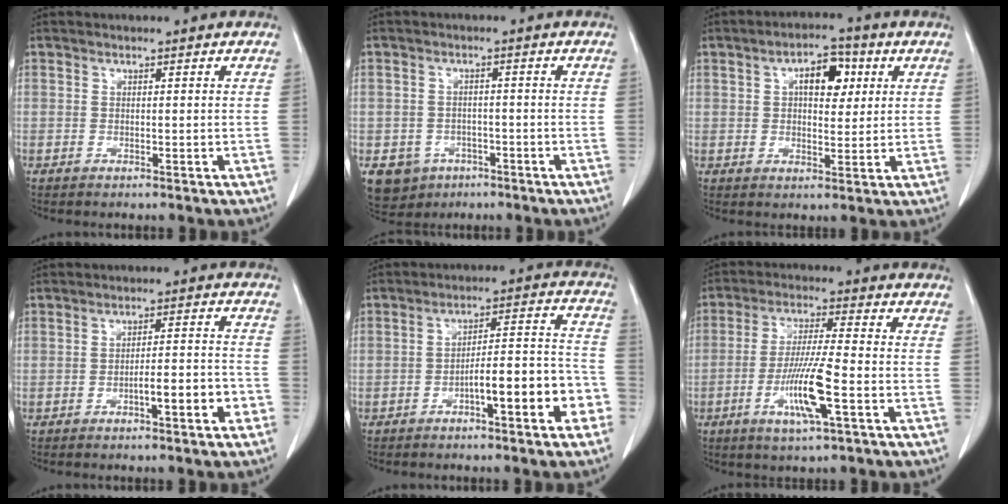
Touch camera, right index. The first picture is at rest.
{"total": 6.2, "force": [-3.4, 5.0, 1.2], "torque": [-0.022, 0.006, -0.046]}
{"total": 6.7, "force": [2.1, 3.3, 5.4], "torque": [-0.083, 0.017, 0.033]}
{"total": 5.8, "force": [-2.7, 0.8, 5.1], "torque": [-0.070, 0.013, -0.040]}
{"total": 10.5, "force": [-4.6, 1.9, 9.2], "torque": [-0.123, 0.034, -0.065]}
{"total": 9.6, "force": [-3.4, 0.2, 9.0], "torque": [-0.174, -0.012, -0.067]}